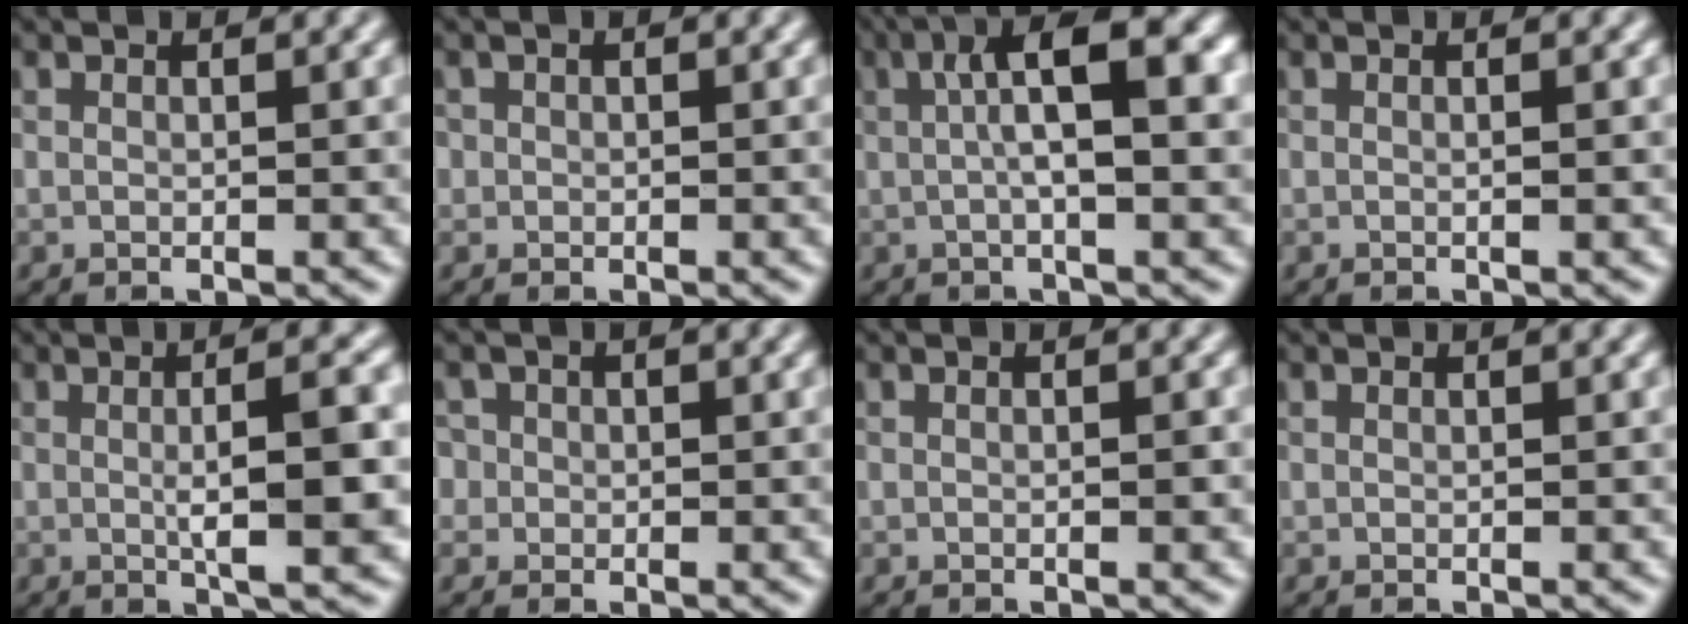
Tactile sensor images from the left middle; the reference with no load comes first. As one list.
[{"total": 0.7, "force": [-0.4, -0.1, -0.5], "torque": [-0.001, 0.004, 0.005]}, {"total": 7.3, "force": [0.9, 1.9, 7.0], "torque": [-0.116, 0.021, 0.016]}, {"total": 0.7, "force": [-0.1, 0.2, 0.7], "torque": [-0.006, 0.003, -0.007]}, {"total": 6.1, "force": [-0.5, 1.0, 6.0], "torque": [-0.083, 0.014, 0.000]}, {"total": 1.0, "force": [0.2, 1.0, -0.3], "torque": [-0.009, -0.004, 0.023]}, {"total": 0.8, "force": [-0.3, 0.1, 0.7], "torque": [-0.010, 0.000, 0.000]}, {"total": 0.0}]